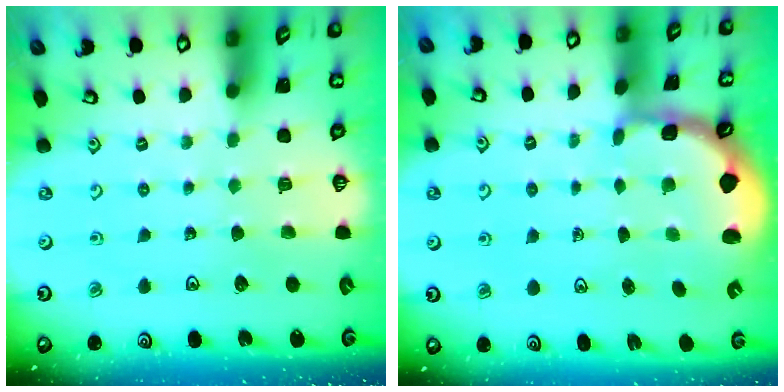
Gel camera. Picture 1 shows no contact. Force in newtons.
{"total": 1.8, "press": 1.8, "slide": 0.5}